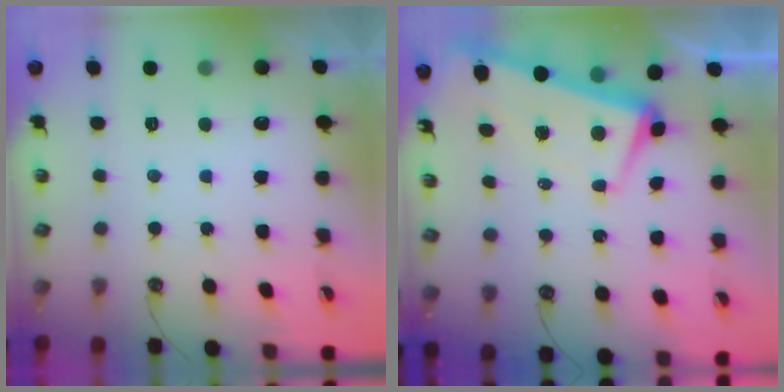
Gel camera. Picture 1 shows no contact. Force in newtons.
{"total": 1.9, "press": 0.8, "slide": 1.8}